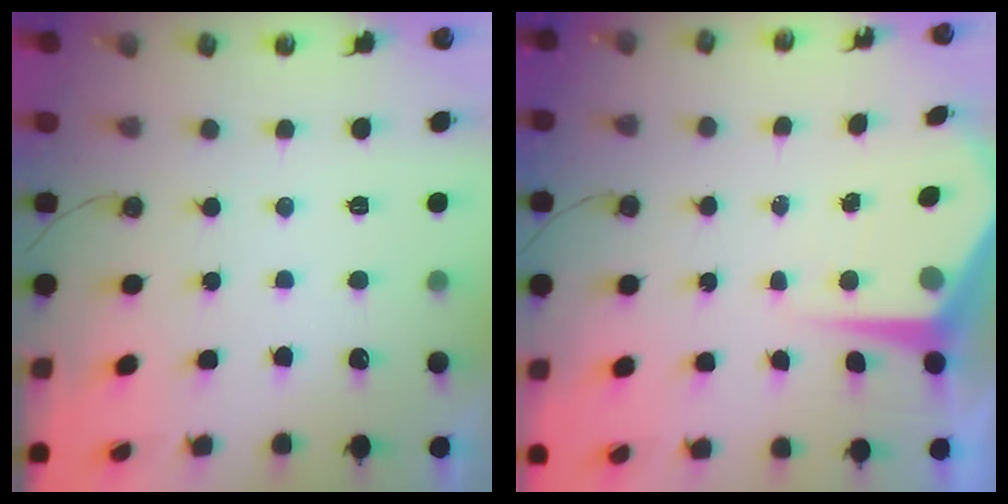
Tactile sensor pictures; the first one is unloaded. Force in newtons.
{"total": 7.2, "press": 7.2, "slide": 0.5}